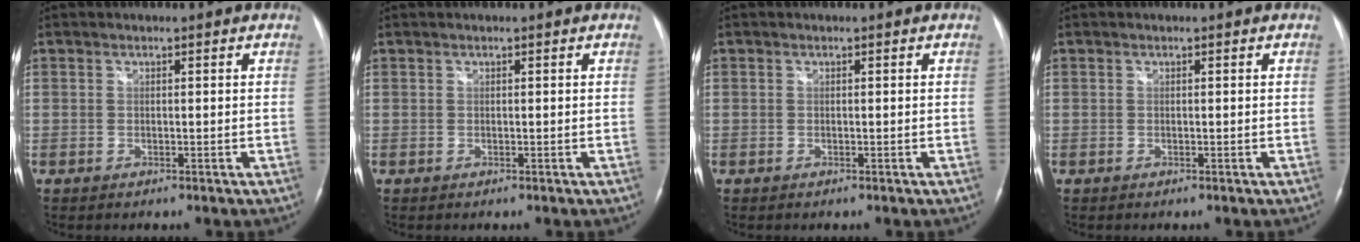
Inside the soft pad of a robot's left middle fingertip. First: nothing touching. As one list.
[{"total": 0.0}, {"total": 0.0}, {"total": 0.0}]